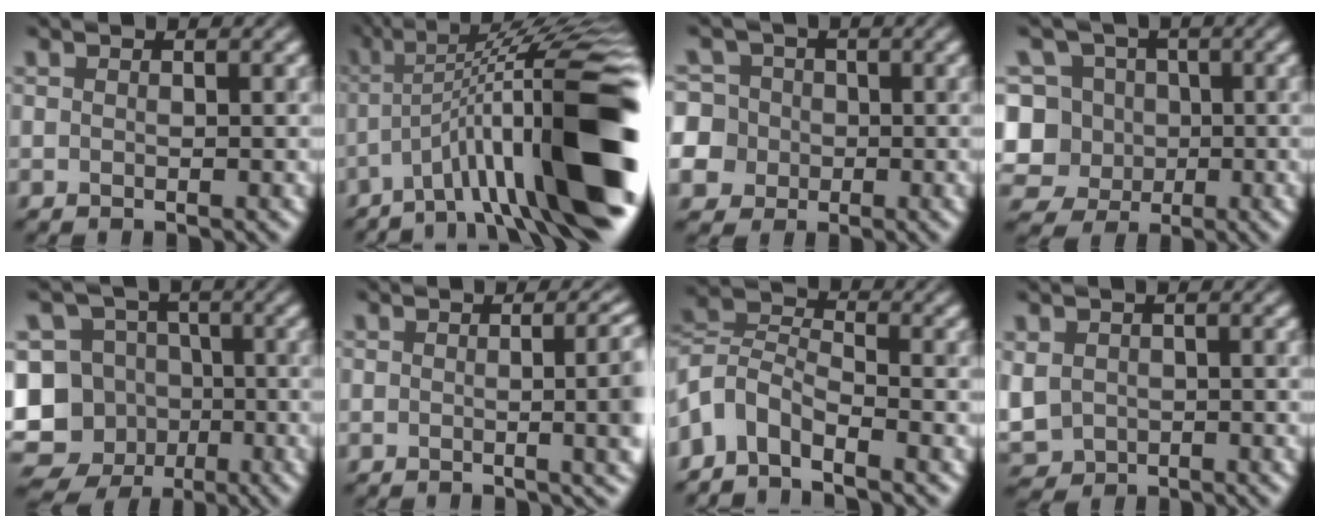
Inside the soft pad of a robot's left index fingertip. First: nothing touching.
{"total": 14.8, "force": [-4.2, 2.5, 13.9], "torque": [-0.210, 0.027, -0.061]}
{"total": 8.9, "force": [-1.4, 8.5, 2.5], "torque": [-0.065, 0.017, -0.048]}
{"total": 11.1, "force": [-1.6, 10.3, 3.6], "torque": [-0.102, 0.024, -0.049]}
{"total": 12.3, "force": [-4.4, 10.9, 3.6], "torque": [-0.074, -0.007, -0.077]}
{"total": 6.2, "force": [-0.4, 2.7, 5.5], "torque": [-0.041, -0.003, -0.002]}
{"total": 4.0, "force": [-2.7, 1.8, 2.2], "torque": [-0.042, 0.007, -0.069]}
{"total": 3.6, "force": [-0.4, 3.1, 1.7], "torque": [-0.042, -0.005, -0.004]}